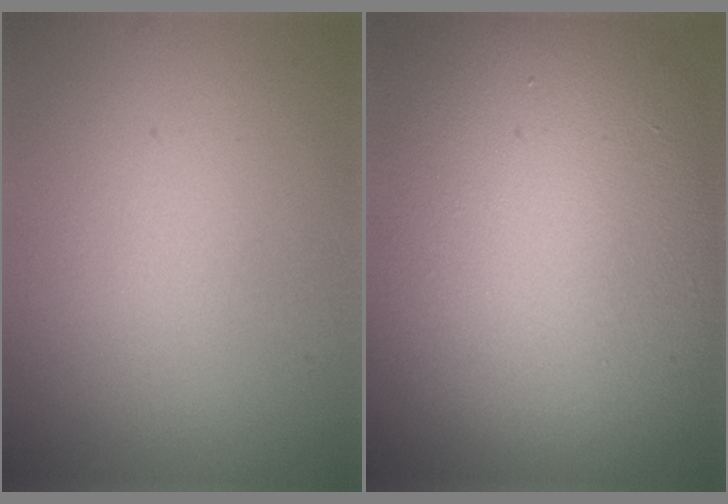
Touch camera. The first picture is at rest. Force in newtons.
{"total": 16.6, "press": 16.6, "slide": 0.7}